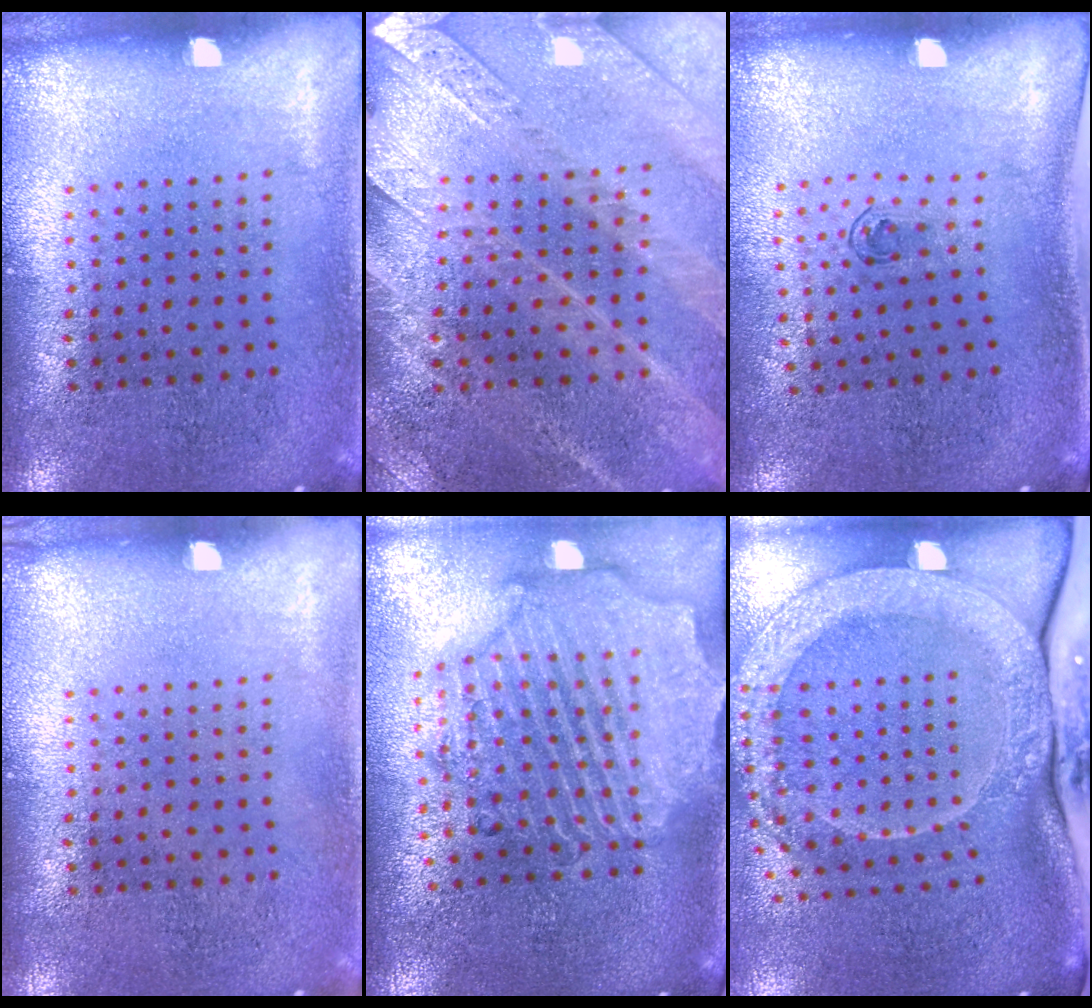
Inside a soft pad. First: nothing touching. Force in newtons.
{"total": 2.8, "press": 2.7, "slide": 0.6}
{"total": 0.6, "press": 0.3, "slide": 0.6}
{"total": 0.0}
{"total": 3.1, "press": 2.6, "slide": 1.5}
{"total": 3.1, "press": 2.2, "slide": 2.2}